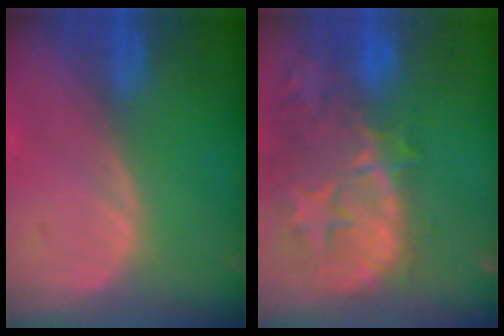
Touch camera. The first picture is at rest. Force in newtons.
{"total": 14.6, "press": 11.8, "slide": 8.6}